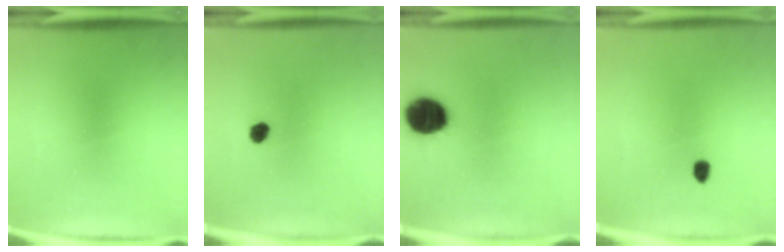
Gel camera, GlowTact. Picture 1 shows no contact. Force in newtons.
{"total": 2.5}
{"total": 12.3}
{"total": 1.8}